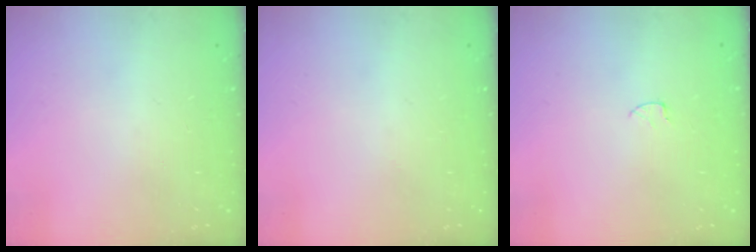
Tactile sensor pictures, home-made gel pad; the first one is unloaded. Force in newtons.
{"total": 0.0}
{"total": 2.6, "press": 2.6, "slide": 0.2}